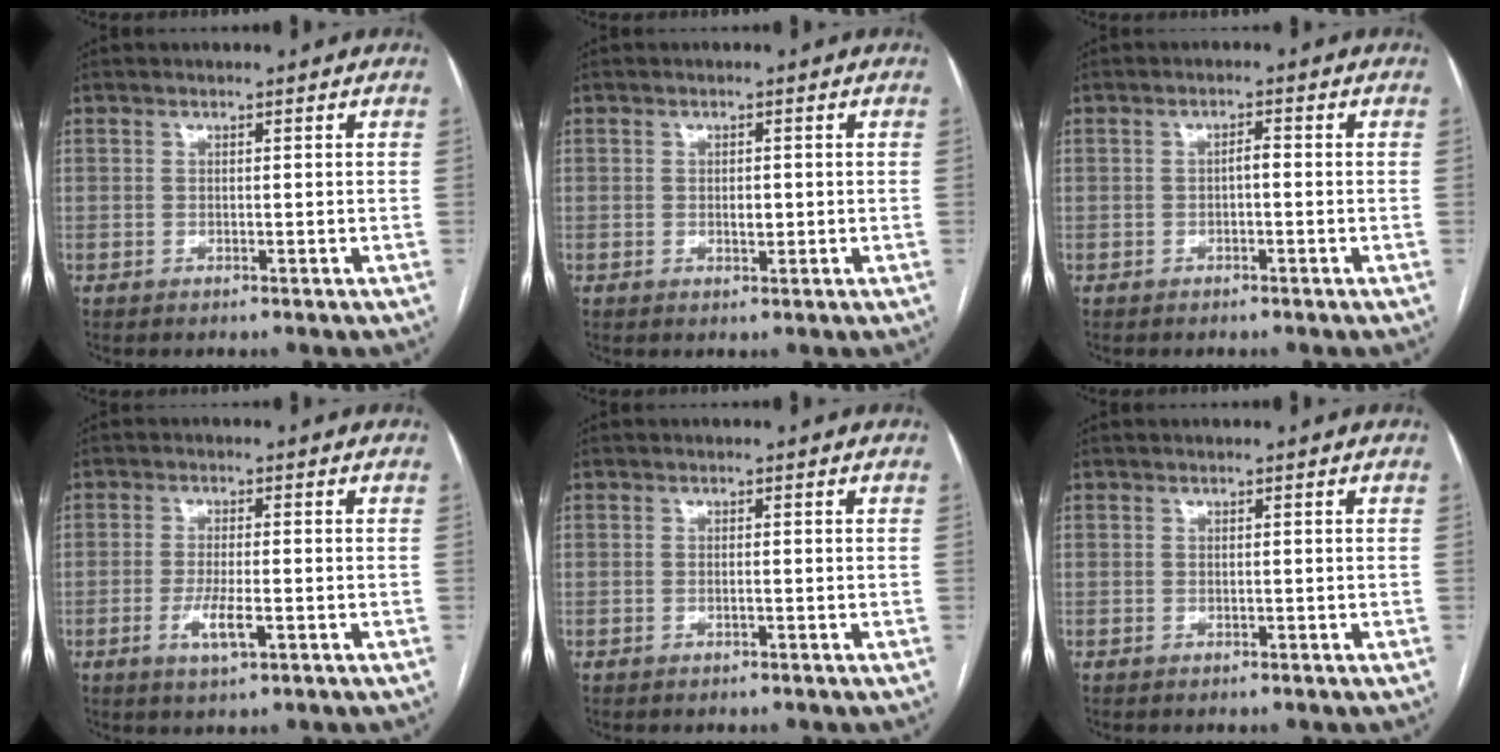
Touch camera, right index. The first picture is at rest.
{"total": 1.6, "force": [-0.1, 0.8, 1.4], "torque": [-0.023, 0.000, -0.001]}
{"total": 1.5, "force": [-0.4, 0.4, 1.3], "torque": [-0.019, 0.005, -0.008]}
{"total": 4.6, "force": [-1.6, 0.8, 4.2], "torque": [-0.086, -0.007, -0.026]}
{"total": 0.5, "force": [-0.2, 0.0, 0.5], "torque": [-0.010, 0.000, -0.002]}
{"total": 0.0}